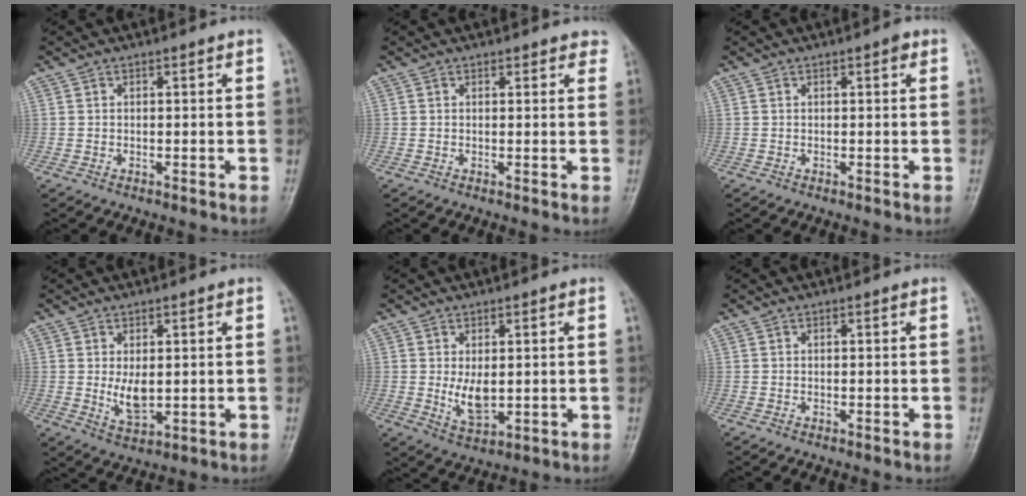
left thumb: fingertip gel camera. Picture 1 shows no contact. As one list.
[{"total": 2.2, "force": [1.8, 1.2, 0.7], "torque": [0.018, -0.003, 0.010]}, {"total": 1.3, "force": [0.6, 0.5, 1.0], "torque": [-0.012, 0.002, 0.004]}, {"total": 5.4, "force": [0.4, 2.9, 4.5], "torque": [-0.067, -0.013, 0.016]}, {"total": 5.7, "force": [0.4, 3.1, 4.8], "torque": [-0.073, -0.013, 0.016]}, {"total": 0.0}]